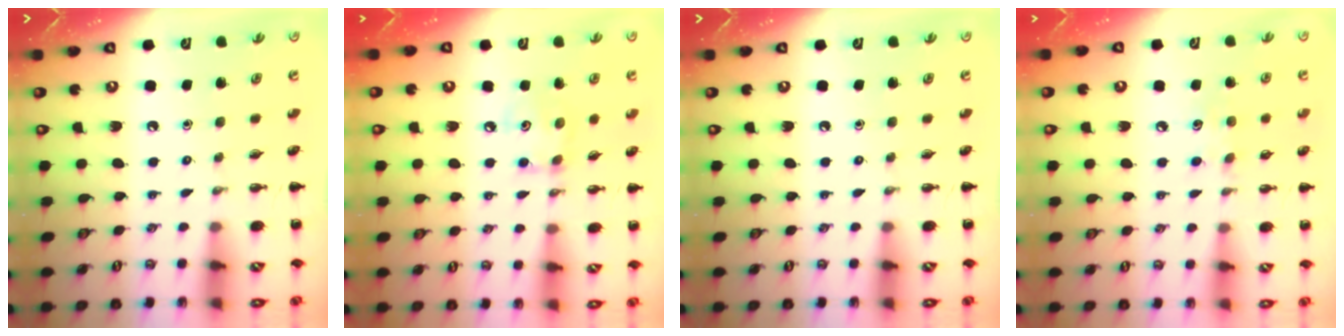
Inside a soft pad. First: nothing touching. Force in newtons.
{"total": 5.8, "press": 5.8, "slide": 0.5}
{"total": 0.0}
{"total": 6.5, "press": 6.3, "slide": 1.6}